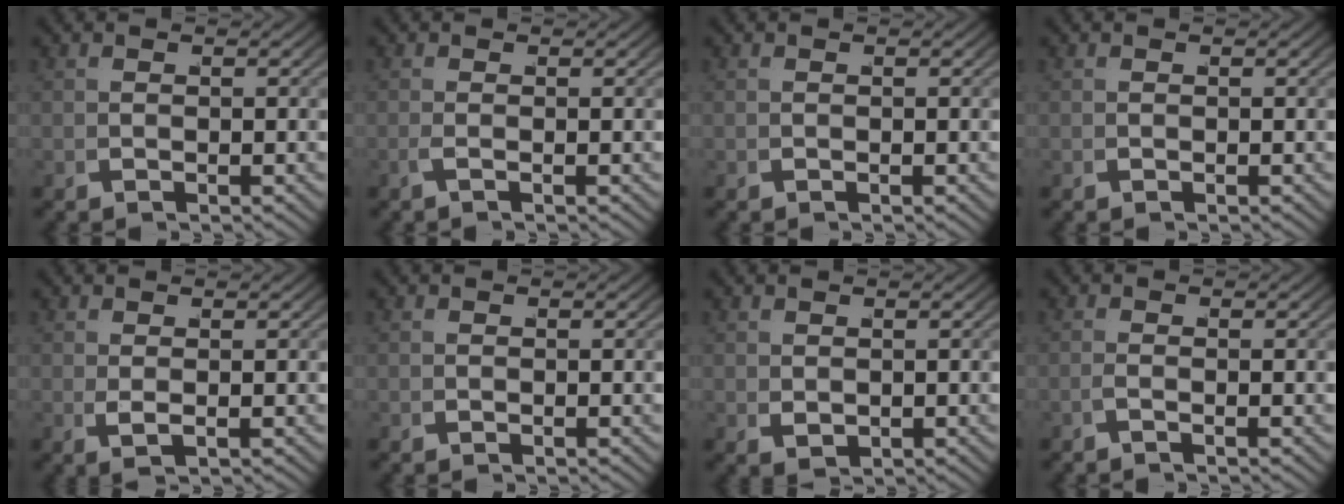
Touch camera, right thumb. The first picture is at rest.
{"total": 0.6, "force": [-0.3, -0.5, 0.2], "torque": [-0.001, 0.004, -0.008]}
{"total": 0.0}
{"total": 0.0}
{"total": 0.9, "force": [0.4, -0.1, 0.8], "torque": [-0.017, -0.001, 0.016]}
{"total": 0.0}
{"total": 1.5, "force": [0.3, 0.9, 1.1], "torque": [-0.020, -0.008, 0.018]}
{"total": 0.8, "force": [-0.5, -0.6, 0.0], "torque": [0.005, 0.005, -0.015]}